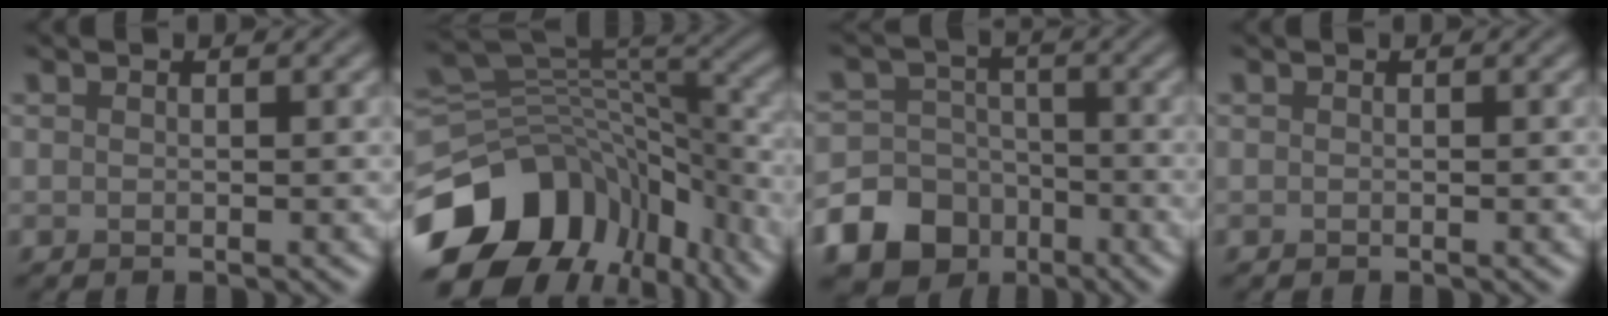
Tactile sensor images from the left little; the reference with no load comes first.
{"total": 13.4, "force": [-6.6, 9.4, 6.8], "torque": [-0.139, 0.004, -0.114]}
{"total": 13.4, "force": [-7.2, 10.9, 2.9], "torque": [-0.074, -0.058, -0.137]}
{"total": 0.0}